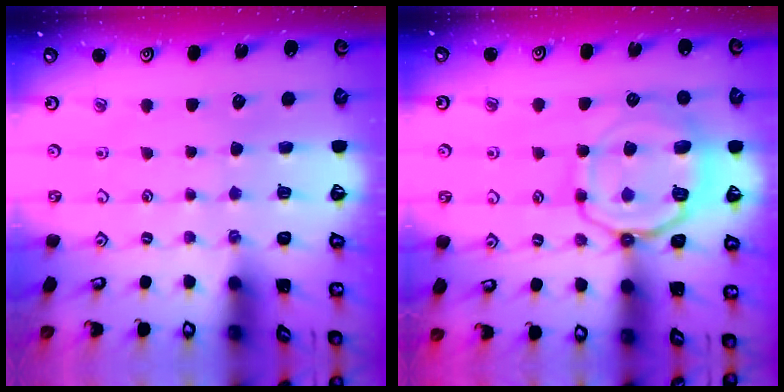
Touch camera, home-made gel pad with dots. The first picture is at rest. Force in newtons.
{"total": 12.1, "press": 12.0, "slide": 0.9}